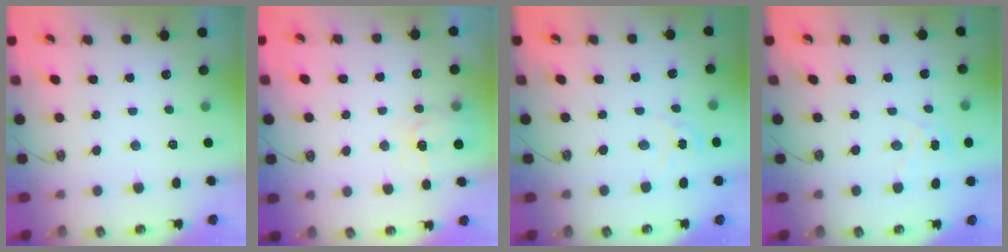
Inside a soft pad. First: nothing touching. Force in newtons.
{"total": 3.6, "press": 3.5, "slide": 0.6}
{"total": 3.1, "press": 3.1, "slide": 0.3}
{"total": 2.5, "press": 2.5, "slide": 0.3}